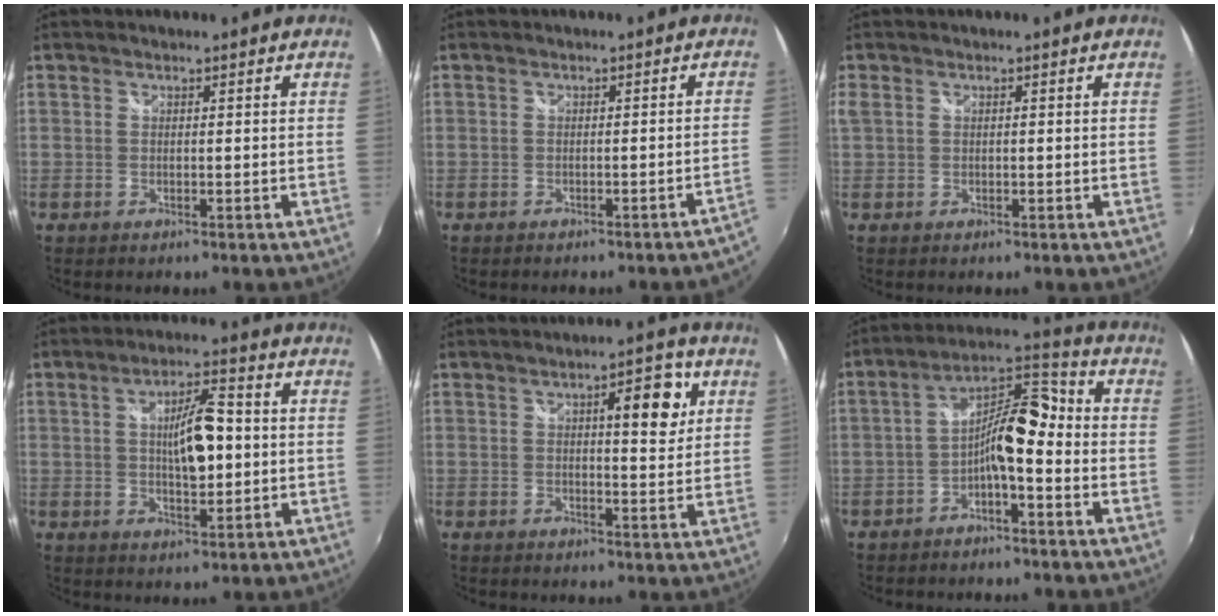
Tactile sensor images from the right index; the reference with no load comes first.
{"total": 3.0, "force": [-2.4, -0.1, 1.8], "torque": [-0.025, -0.008, -0.030]}
{"total": 2.3, "force": [0.0, 1.5, 1.7], "torque": [-0.034, -0.001, 0.001]}
{"total": 8.8, "force": [0.3, 3.0, 8.2], "torque": [-0.135, 0.007, 0.009]}
{"total": 7.4, "force": [2.5, 2.3, 6.5], "torque": [-0.080, 0.013, 0.036]}
{"total": 9.0, "force": [-3.5, 2.9, 7.7], "torque": [-0.149, 0.026, -0.062]}